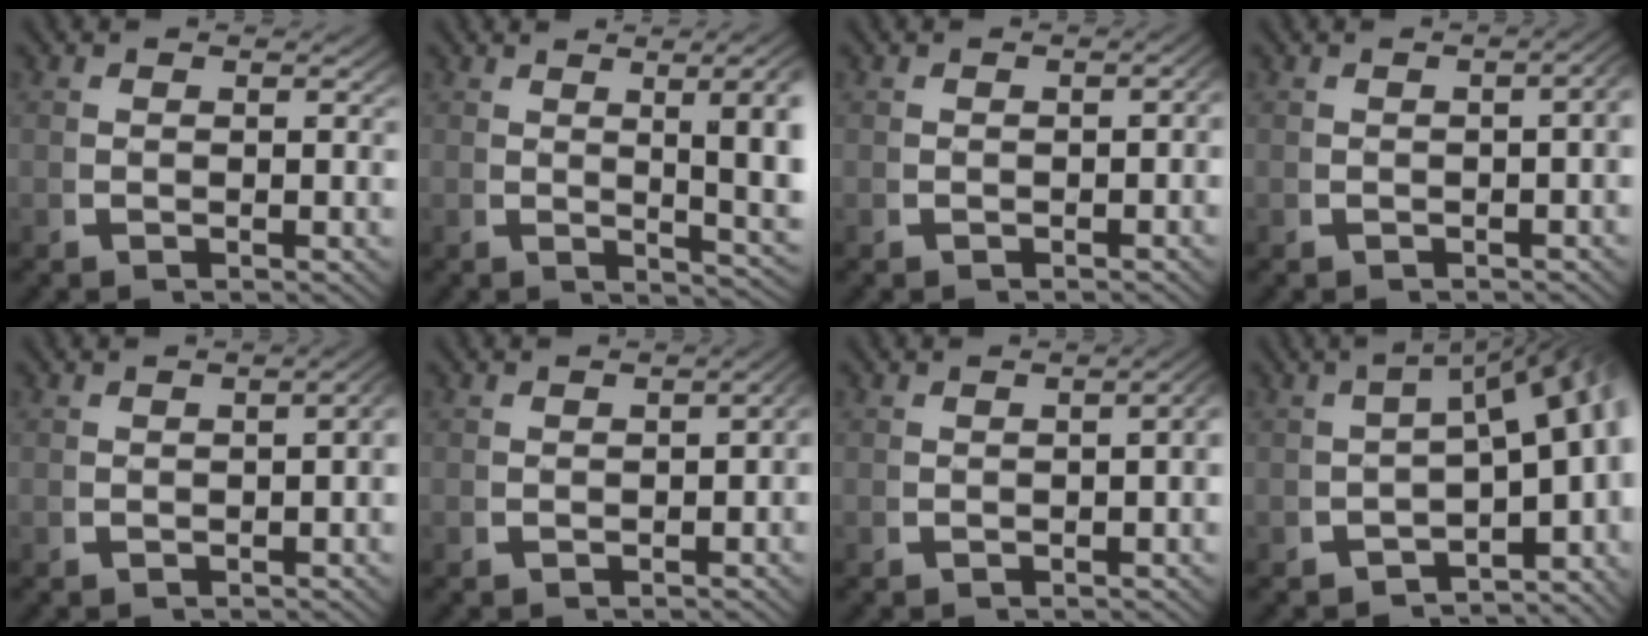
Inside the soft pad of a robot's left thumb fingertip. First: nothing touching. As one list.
[{"total": 7.6, "force": [1.2, 3.4, 6.7], "torque": [-0.078, -0.001, 0.019]}, {"total": 1.3, "force": [-0.9, 0.7, 0.7], "torque": [-0.009, 0.000, -0.013]}, {"total": 3.4, "force": [-0.4, 1.6, 3.0], "torque": [-0.028, 0.014, -0.009]}, {"total": 2.7, "force": [-0.7, 1.3, 2.3], "torque": [-0.024, 0.008, -0.010]}, {"total": 1.9, "force": [-0.9, 1.0, 1.3], "torque": [-0.015, 0.003, -0.013]}, {"total": 2.8, "force": [-0.6, 1.3, 2.4], "torque": [-0.026, 0.009, -0.010]}, {"total": 11.1, "force": [-0.5, 6.1, 9.3], "torque": [-0.096, 0.001, -0.016]}]